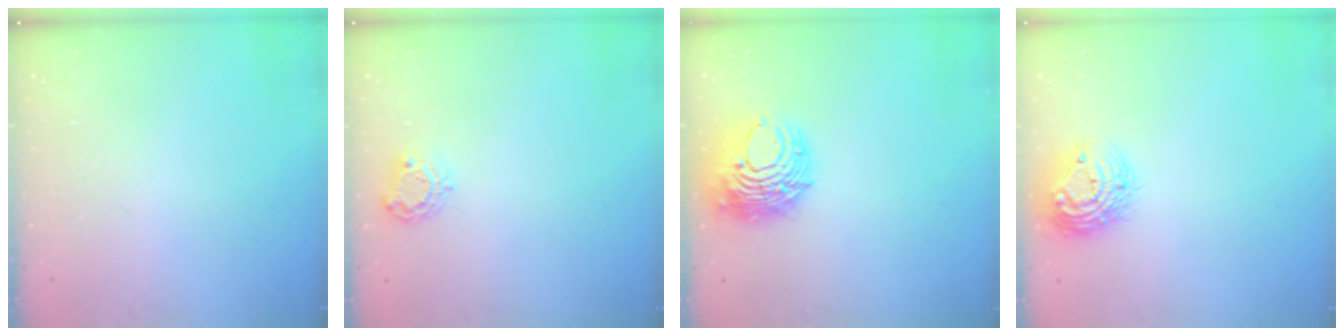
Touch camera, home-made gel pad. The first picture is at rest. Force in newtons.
{"total": 5.9, "press": 5.9, "slide": 0.3}
{"total": 11.5, "press": 11.5, "slide": 1.3}
{"total": 13.2, "press": 13.1, "slide": 0.9}